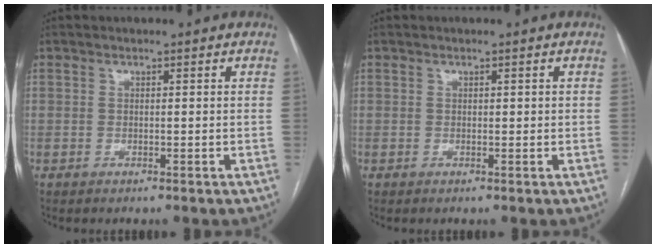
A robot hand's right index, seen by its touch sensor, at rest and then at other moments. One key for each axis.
{"total": 0.6, "fx": 0.2, "fy": 0.3, "fz": 0.5, "tx": -0.006, "ty": 0.005, "tz": 0.005}